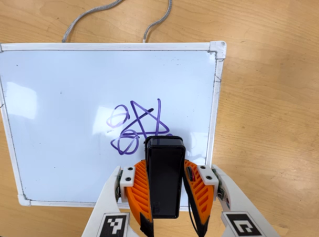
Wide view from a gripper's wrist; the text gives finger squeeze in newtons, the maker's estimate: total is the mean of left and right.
{"total": 4.5, "left": 3.1, "right": 6.0}